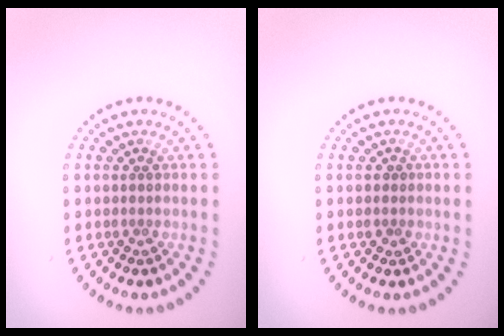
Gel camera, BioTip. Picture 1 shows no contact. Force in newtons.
{"total": 0.9, "press": 0.8, "slide": 0.4}